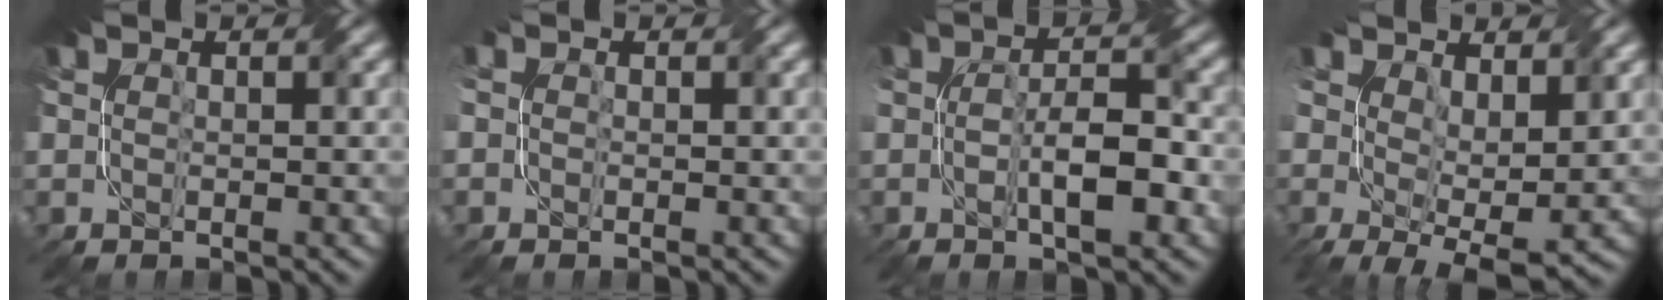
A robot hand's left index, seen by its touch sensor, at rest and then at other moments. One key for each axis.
{"total": 1.5, "fx": -0.3, "fy": 1.3, "fz": 0.7, "tx": -0.003, "ty": 0.000, "tz": -0.005}
{"total": 5.1, "fx": -1.0, "fy": 1.5, "fz": 4.7, "tx": -0.077, "ty": 0.008, "tz": -0.020}
{"total": 6.2, "fx": 1.1, "fy": 3.0, "fz": 5.3, "tx": -0.103, "ty": -0.011, "tz": 0.022}